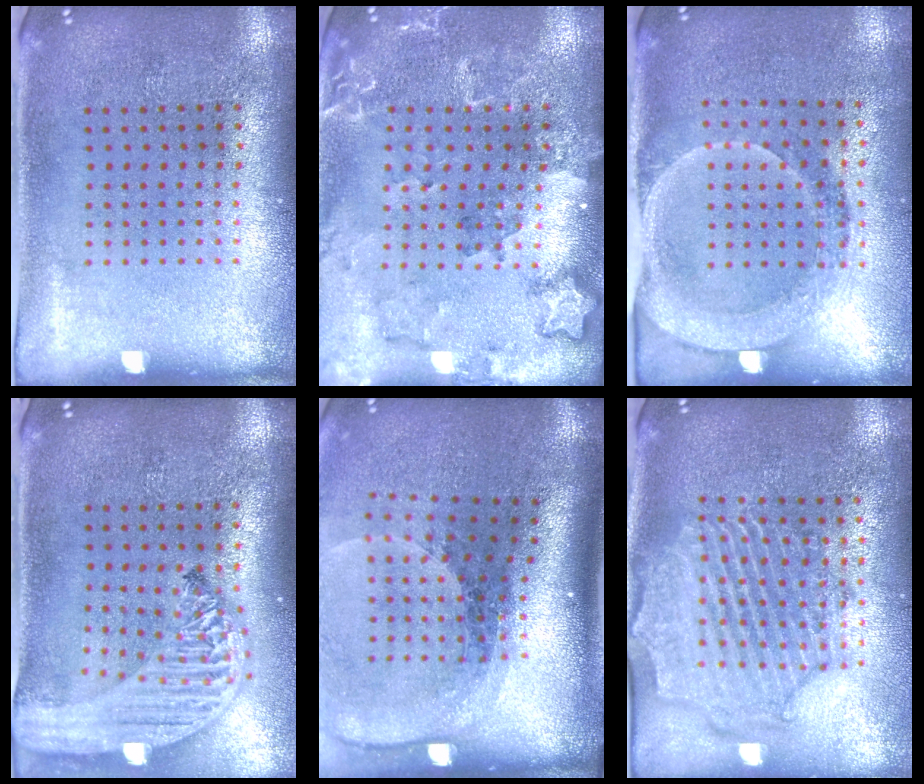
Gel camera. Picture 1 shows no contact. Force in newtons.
{"total": 1.8, "press": 1.7, "slide": 0.4}
{"total": 1.7, "press": 1.6, "slide": 0.7}
{"total": 3.1, "press": 2.4, "slide": 1.9}
{"total": 2.1, "press": 1.6, "slide": 1.3}
{"total": 2.4, "press": 2.2, "slide": 0.8}